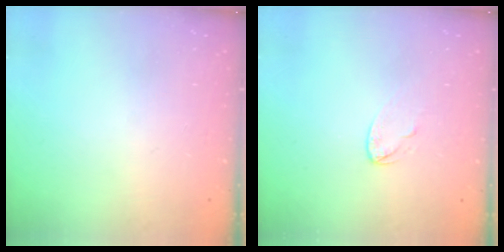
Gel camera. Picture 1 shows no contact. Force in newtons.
{"total": 3.6, "press": 3.6, "slide": 0.2}